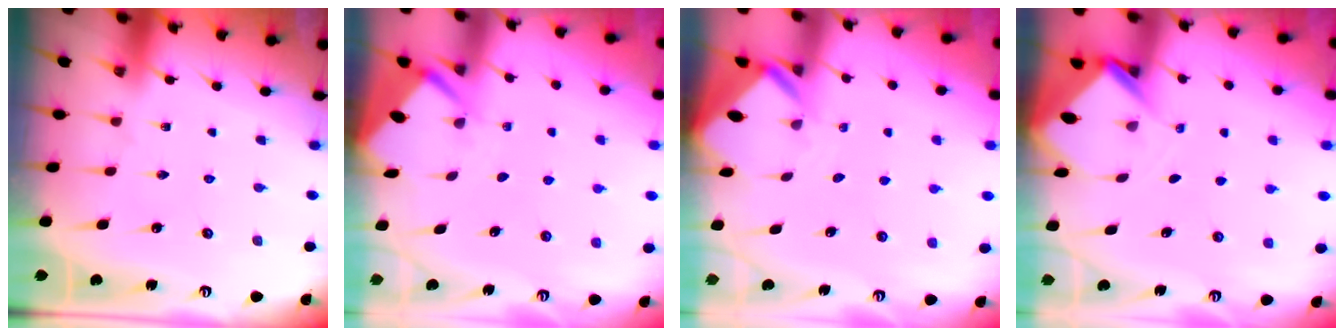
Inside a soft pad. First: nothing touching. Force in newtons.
{"total": 2.8, "press": 2.8, "slide": 0.3}
{"total": 2.9, "press": 2.9, "slide": 0.2}
{"total": 3.6, "press": 3.6, "slide": 0.2}